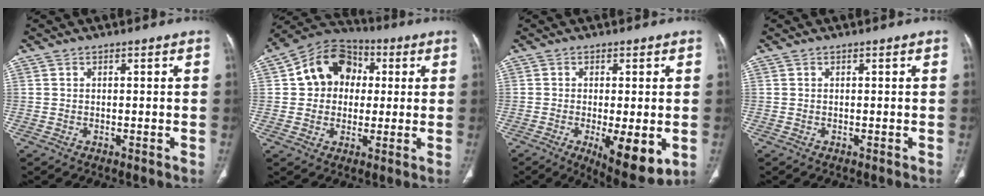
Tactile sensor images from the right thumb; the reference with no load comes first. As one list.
[{"total": 12.8, "force": [2.1, 10.6, 6.9], "torque": [-0.079, 0.019, 0.025]}, {"total": 10.7, "force": [-2.8, 3.3, 9.7], "torque": [-0.141, -0.024, -0.035]}, {"total": 0.0}]